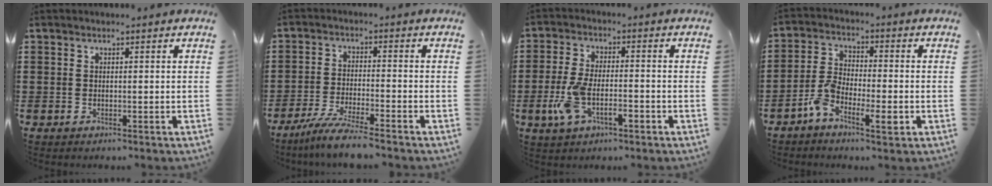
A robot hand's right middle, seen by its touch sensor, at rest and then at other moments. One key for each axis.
{"total": 5.9, "fx": -5.1, "fy": -0.3, "fz": 3.1, "tx": -0.067, "ty": -0.017, "tz": -0.098}
{"total": 7.4, "fx": -2.8, "fy": 3.2, "fz": 6.0, "tx": -0.132, "ty": -0.004, "tz": -0.055}
{"total": 6.1, "fx": -3.3, "fy": 2.4, "fz": 4.5, "tx": -0.101, "ty": 0.002, "tz": -0.067}